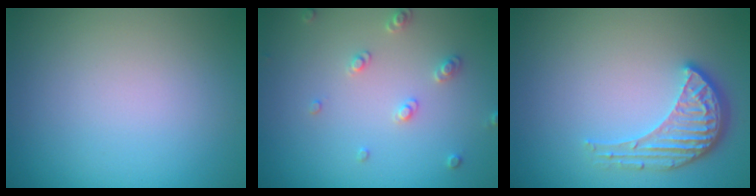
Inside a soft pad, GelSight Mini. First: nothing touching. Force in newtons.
{"total": 1.9, "press": 1.8, "slide": 0.5}
{"total": 3.5, "press": 2.8, "slide": 2.1}